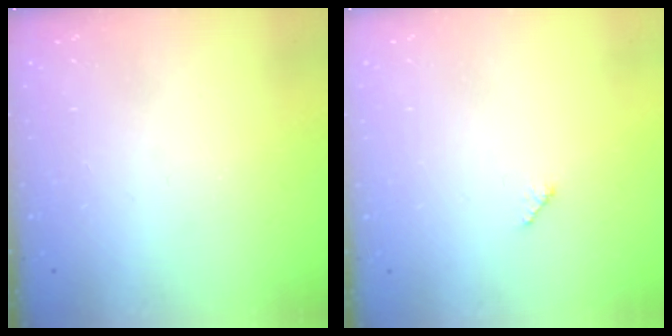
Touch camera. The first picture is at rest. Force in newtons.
{"total": 2.9, "press": 2.9, "slide": 0.4}